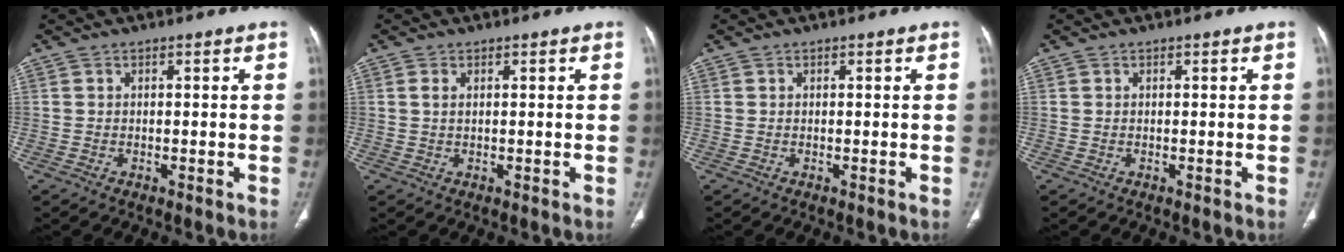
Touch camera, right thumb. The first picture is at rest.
{"total": 1.3, "force": [0.4, 0.6, 1.0], "torque": [-0.024, 0.001, 0.009]}
{"total": 0.0}
{"total": 0.0}